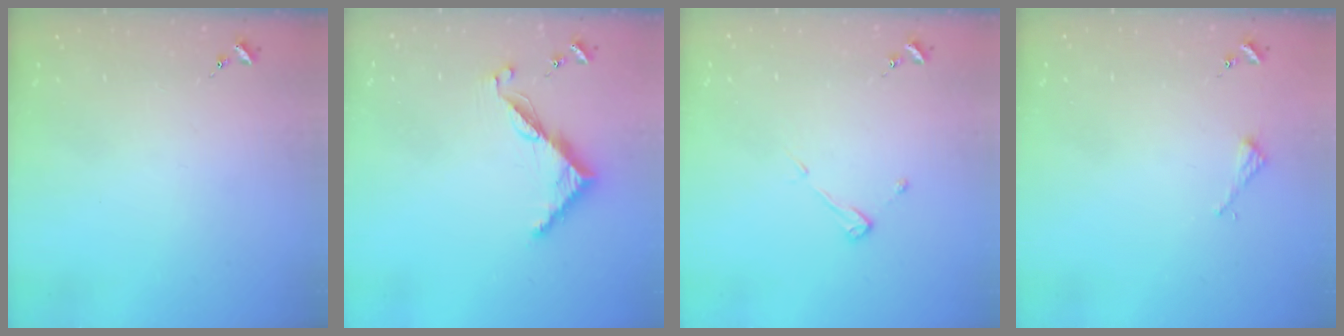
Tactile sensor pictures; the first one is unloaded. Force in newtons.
{"total": 7.5, "press": 7.4, "slide": 0.6}
{"total": 3.8, "press": 3.8, "slide": 0.3}
{"total": 2.2, "press": 2.2, "slide": 0.2}